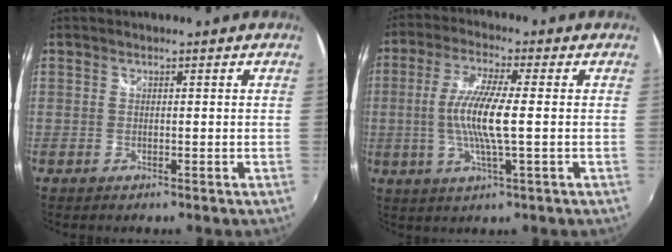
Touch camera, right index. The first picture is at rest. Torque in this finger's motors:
{"motor_torque": [1.15, 0.02, 0.81, 0.21]}